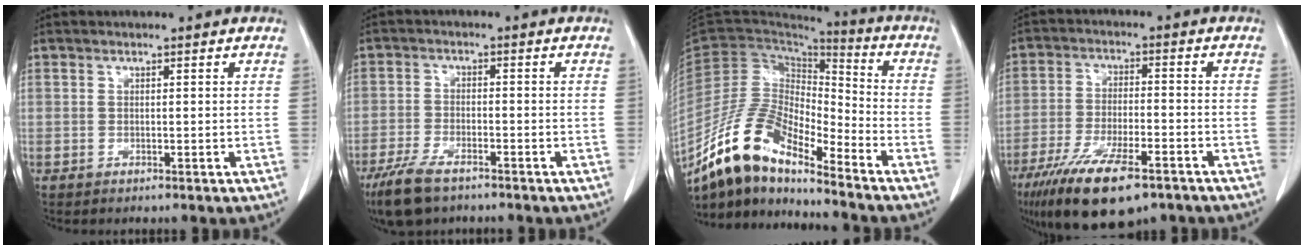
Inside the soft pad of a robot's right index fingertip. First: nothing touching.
{"total": 8.0, "force": [-5.6, 3.0, 4.8], "torque": [-0.102, -0.014, -0.102]}
{"total": 15.5, "force": [-12.1, 4.3, 8.6], "torque": [-0.174, 0.024, -0.228]}
{"total": 15.8, "force": [-10.4, 4.7, 10.9], "torque": [-0.211, -0.026, -0.177]}